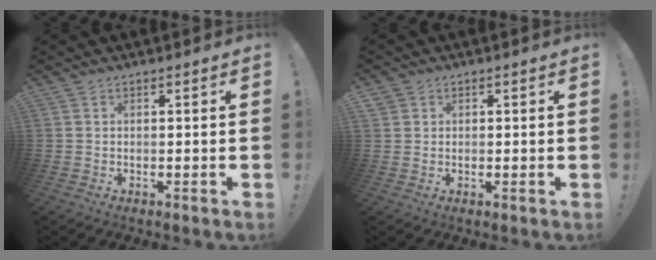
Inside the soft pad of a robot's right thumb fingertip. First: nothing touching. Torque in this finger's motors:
{"motor_torque": [-0.24, 0.33, -0.12, 0.15, 0.10]}